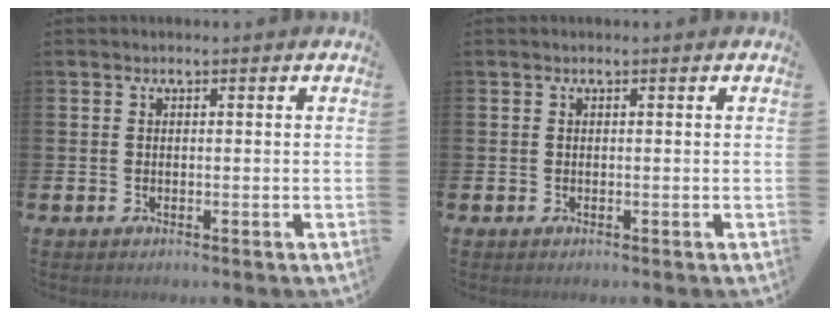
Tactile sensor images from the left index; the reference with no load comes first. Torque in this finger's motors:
{"motor_torque": [-0.03, -0.02, 0.00, 0.01]}